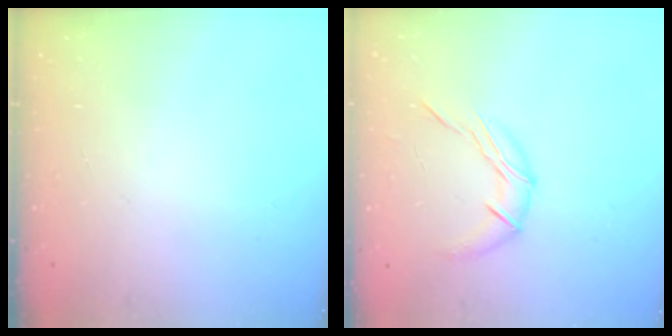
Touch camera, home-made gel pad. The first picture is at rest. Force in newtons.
{"total": 8.4, "press": 8.4, "slide": 0.1}